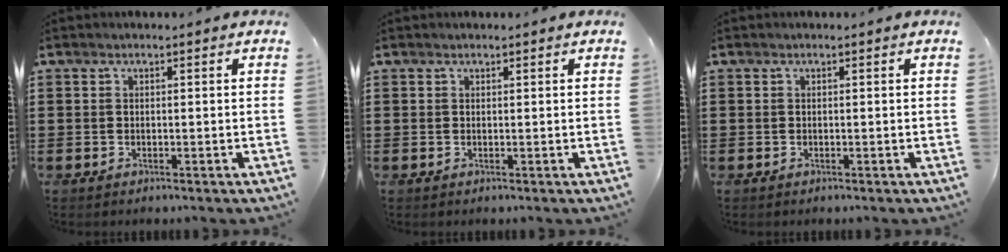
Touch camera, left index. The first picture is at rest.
{"total": 0.0}
{"total": 0.0}